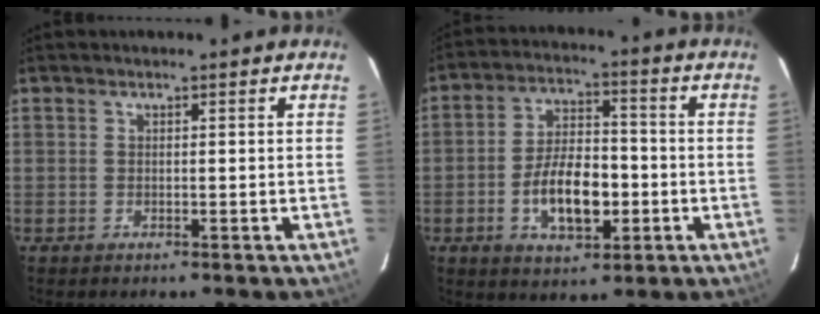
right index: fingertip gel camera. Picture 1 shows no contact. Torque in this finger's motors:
{"motor_torque": [0.43, -0.29, 0.39, 0.12]}